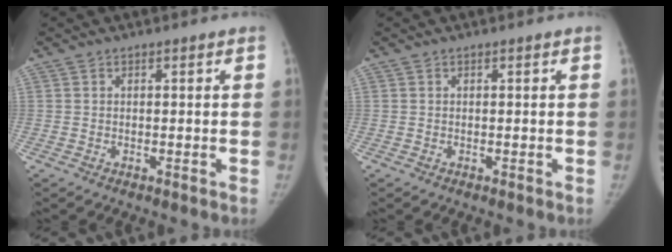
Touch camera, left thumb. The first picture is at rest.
{"total": 0.0}